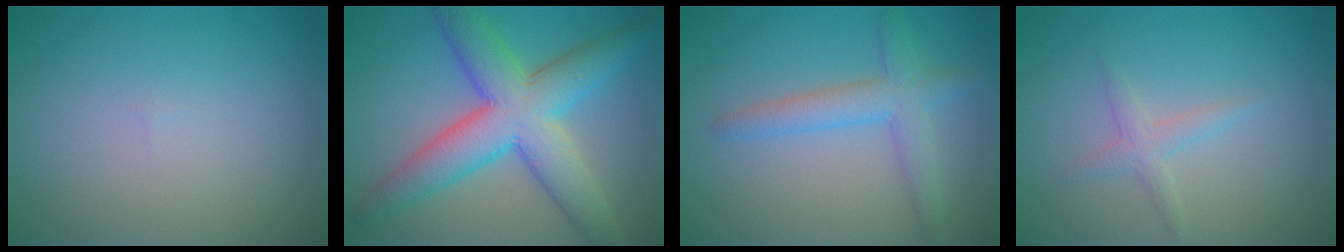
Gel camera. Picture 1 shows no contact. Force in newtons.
{"total": 8.6, "press": 8.6, "slide": 0.2}
{"total": 3.4, "press": 3.4, "slide": 0.2}
{"total": 1.6, "press": 1.6, "slide": 0.1}